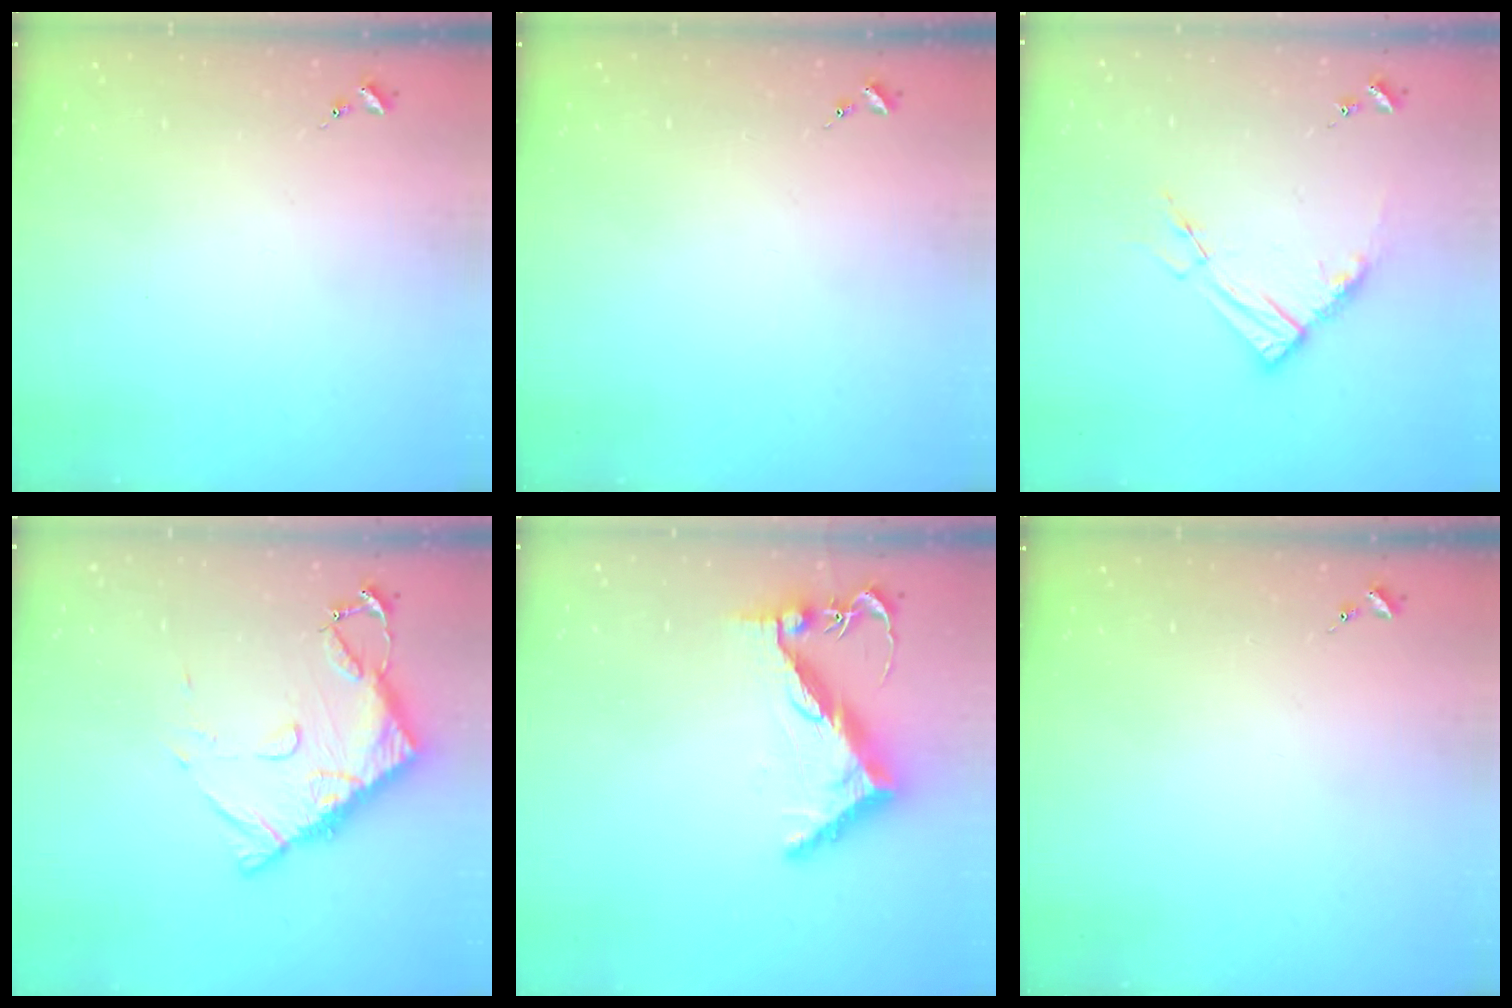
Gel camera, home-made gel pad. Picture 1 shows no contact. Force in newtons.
{"total": 0.0}
{"total": 10.3, "press": 10.2, "slide": 1.0}
{"total": 11.5, "press": 11.5, "slide": 1.1}
{"total": 9.7, "press": 9.6, "slide": 1.4}
{"total": 0.0}